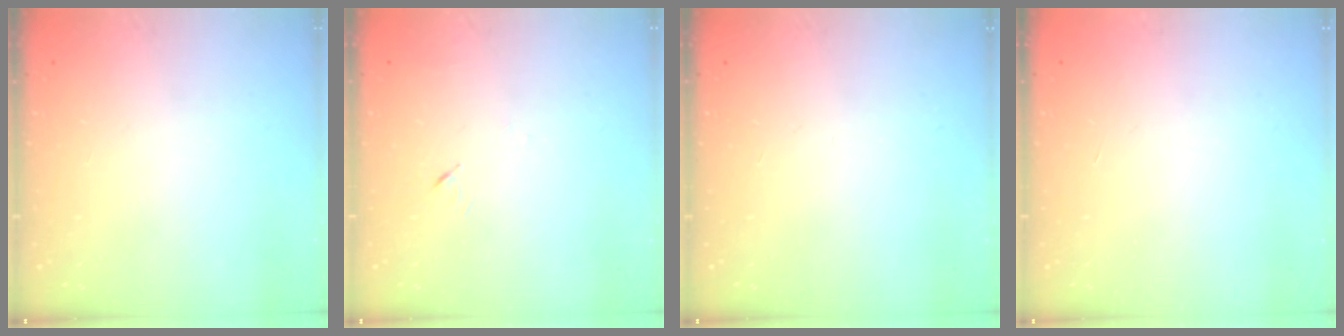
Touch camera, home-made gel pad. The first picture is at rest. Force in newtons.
{"total": 4.2, "press": 4.1, "slide": 0.7}
{"total": 0.0}
{"total": 1.5, "press": 1.5, "slide": 0.1}